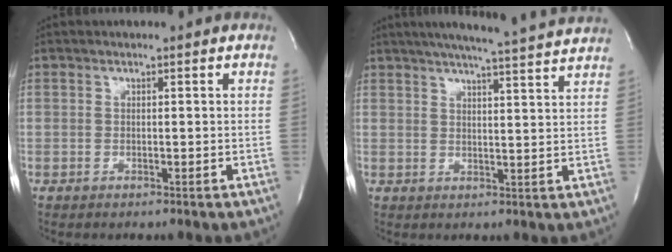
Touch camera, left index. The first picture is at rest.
{"total": 14.2, "force": [12.7, -0.8, 6.4], "torque": [-0.110, -0.007, 0.156]}